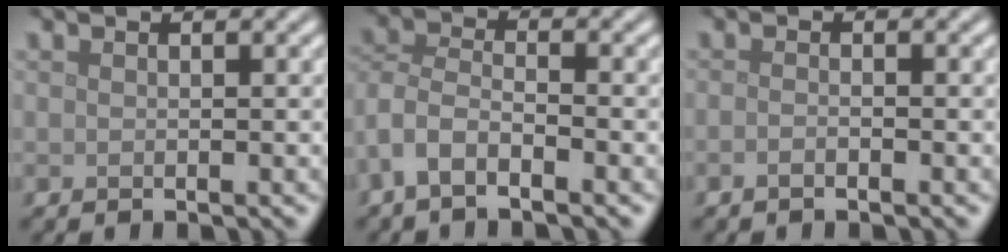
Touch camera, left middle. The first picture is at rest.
{"total": 3.2, "force": [-2.0, 1.3, 2.1], "torque": [-0.045, 0.003, -0.052]}
{"total": 0.8, "force": [-0.5, 0.2, 0.6], "torque": [-0.011, 0.000, -0.010]}